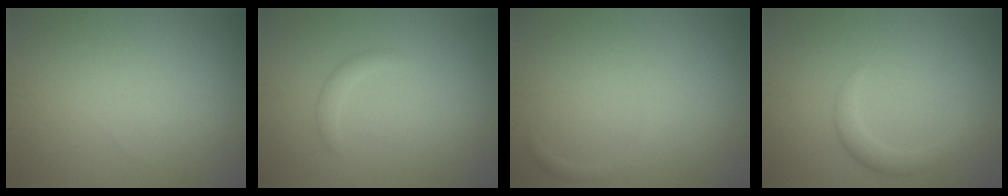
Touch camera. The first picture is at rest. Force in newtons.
{"total": 1.1, "press": 1.1, "slide": 0.0}
{"total": 0.5, "press": 0.5, "slide": 0.1}
{"total": 1.9, "press": 1.9, "slide": 0.1}